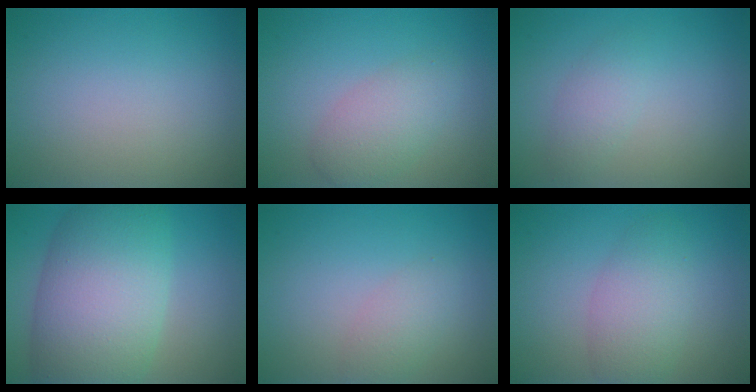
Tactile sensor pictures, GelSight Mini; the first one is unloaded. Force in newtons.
{"total": 3.2, "press": 3.2, "slide": 0.1}
{"total": 1.7, "press": 1.7, "slide": 0.0}
{"total": 11.4, "press": 11.4, "slide": 0.5}
{"total": 1.8, "press": 1.8, "slide": 0.0}
{"total": 3.8, "press": 3.8, "slide": 0.1}